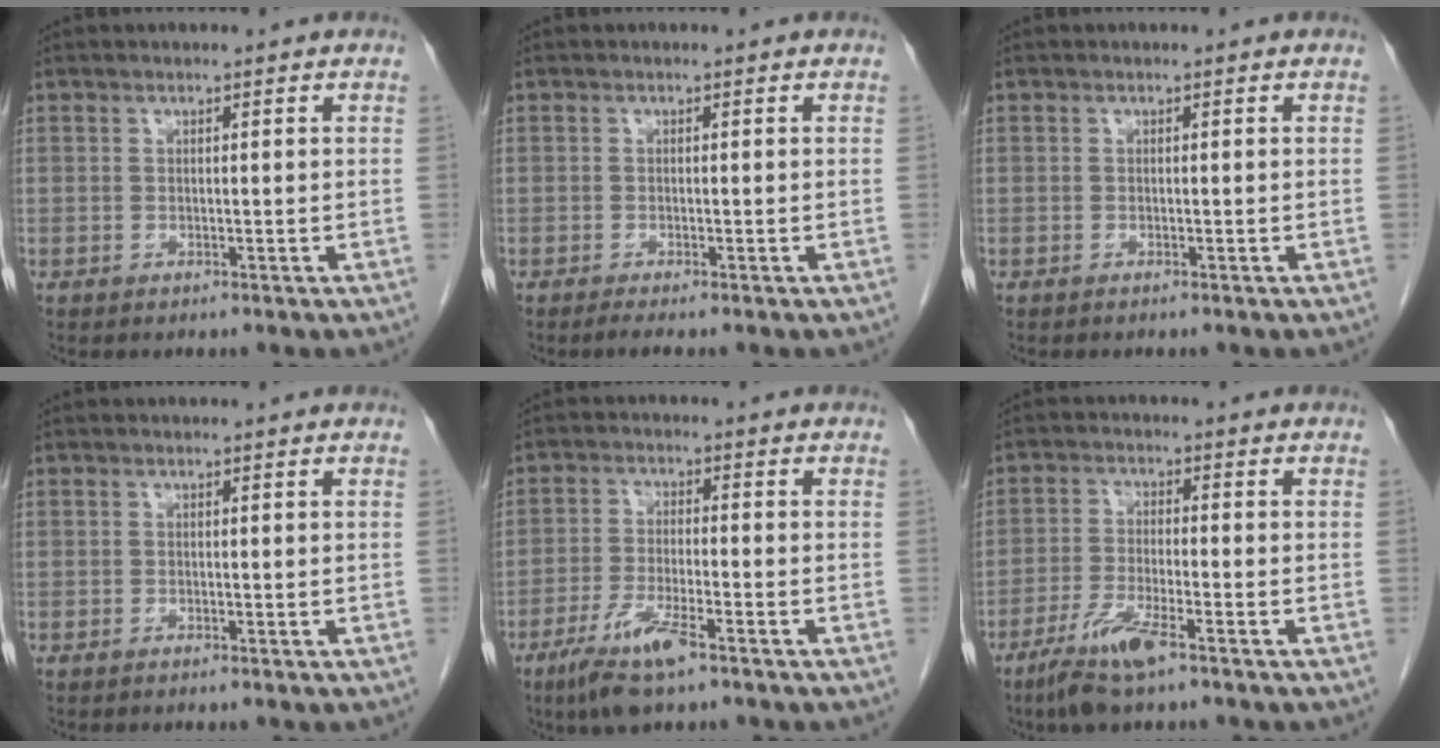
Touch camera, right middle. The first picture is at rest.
{"total": 1.2, "force": [-0.9, -0.3, 0.7], "torque": [-0.018, -0.004, -0.019]}
{"total": 0.0}
{"total": 0.0}
{"total": 7.5, "force": [-4.9, 0.8, 5.7], "torque": [-0.121, -0.016, -0.088]}
{"total": 6.8, "force": [-4.5, 0.5, 5.0], "torque": [-0.110, -0.015, -0.086]}